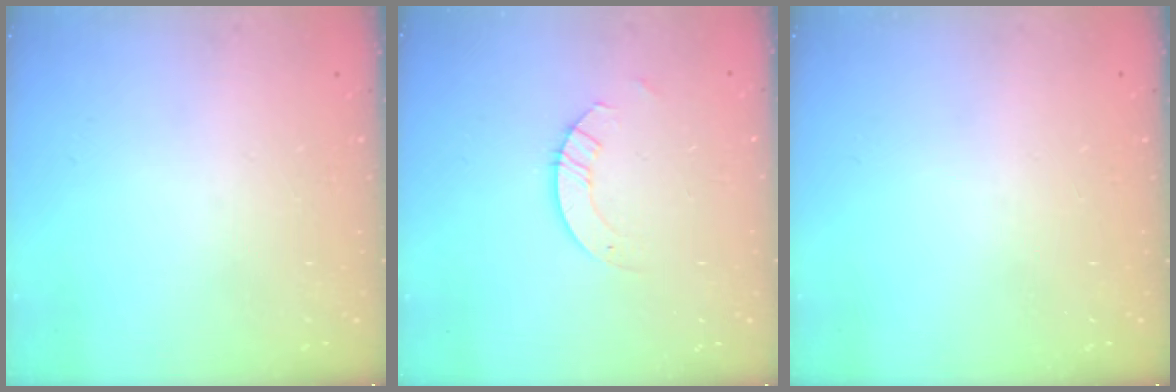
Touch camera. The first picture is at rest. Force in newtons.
{"total": 2.6, "press": 2.6, "slide": 0.2}
{"total": 0.0}